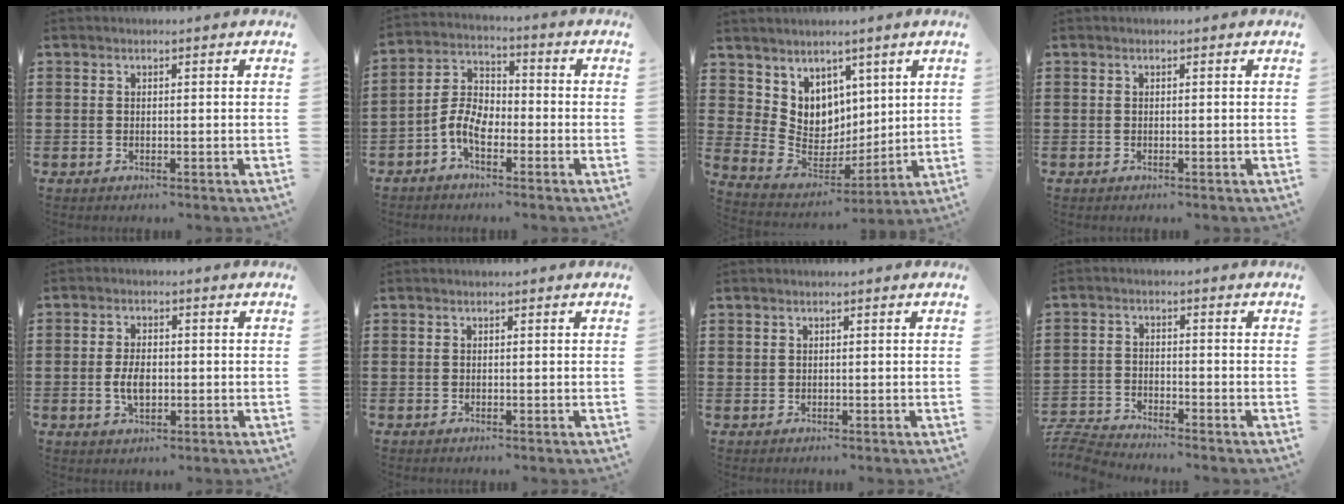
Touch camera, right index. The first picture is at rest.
{"total": 6.2, "force": [-2.9, 3.4, 4.2], "torque": [-0.111, 0.004, -0.065]}
{"total": 6.9, "force": [4.0, 5.5, -0.4], "torque": [-0.040, -0.045, 0.082]}
{"total": 0.0}
{"total": 4.1, "force": [-0.6, 2.2, 3.5], "torque": [-0.071, 0.001, -0.011]}
{"total": 0.0}
{"total": 0.6, "force": [0.4, 0.5, 0.1], "torque": [-0.003, 0.002, 0.008]}
{"total": 4.5, "force": [-4.5, 0.2, 0.4], "torque": [-0.030, -0.005, -0.099]}